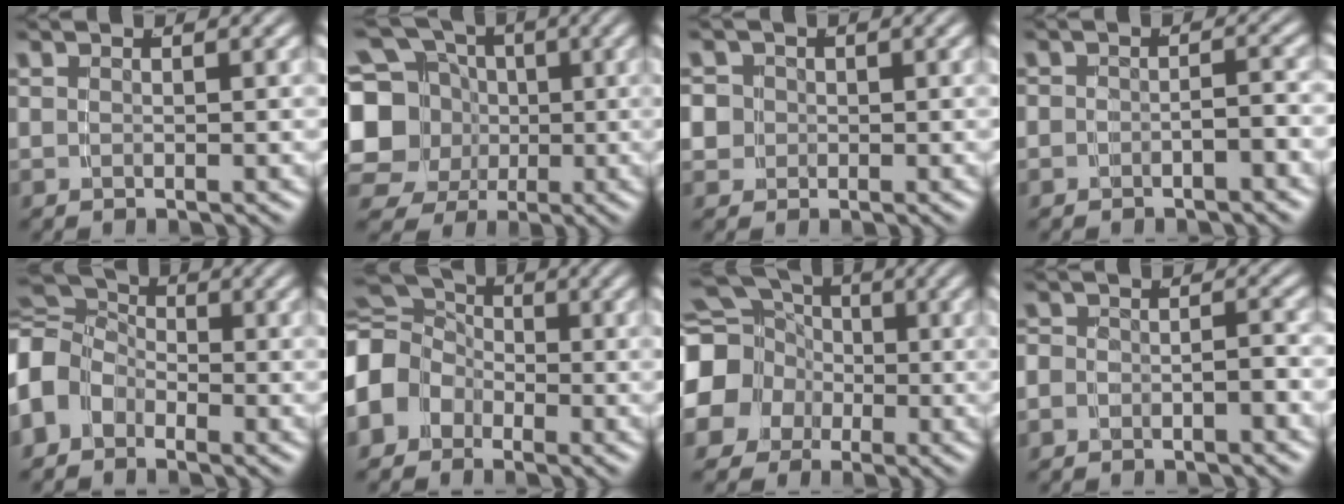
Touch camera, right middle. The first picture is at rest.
{"total": 9.8, "force": [0.3, 8.8, 4.3], "torque": [-0.094, -0.040, 0.015]}
{"total": 4.2, "force": [0.1, 4.1, 1.0], "torque": [-0.030, -0.010, 0.001]}
{"total": 1.4, "force": [-1.1, 0.9, 0.3], "torque": [-0.001, -0.001, -0.021]}
{"total": 6.7, "force": [0.1, 5.7, 3.6], "torque": [-0.083, -0.020, 0.006]}
{"total": 7.7, "force": [0.4, 6.6, 4.0], "torque": [-0.085, -0.016, 0.011]}
{"total": 13.4, "force": [0.5, 12.2, 5.7], "torque": [-0.126, -0.016, -0.006]}
{"total": 2.0, "force": [-1.3, 1.4, 0.5], "torque": [-0.005, -0.004, -0.026]}